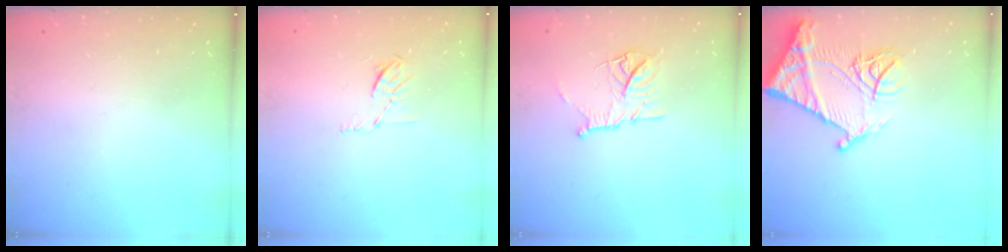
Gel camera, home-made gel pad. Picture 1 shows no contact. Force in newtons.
{"total": 5.2, "press": 5.1, "slide": 0.9}
{"total": 11.7, "press": 11.6, "slide": 1.0}
{"total": 16.9, "press": 16.8, "slide": 1.5}